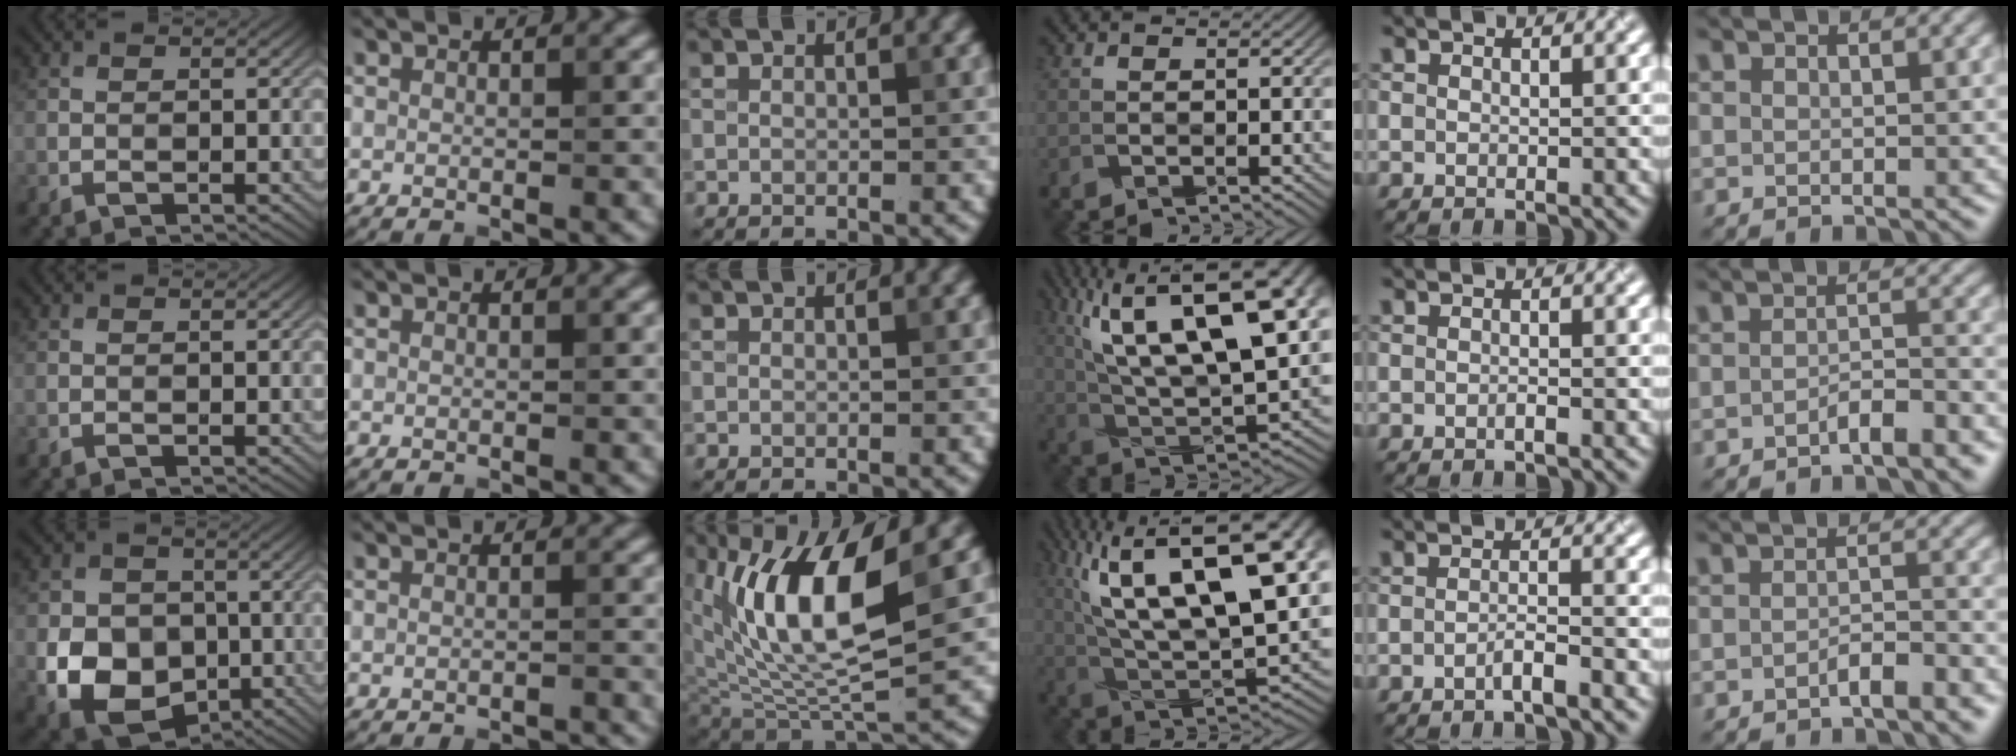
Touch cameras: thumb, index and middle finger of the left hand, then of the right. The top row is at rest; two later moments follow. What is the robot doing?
{"motion": "wrap", "object": "bandage"}